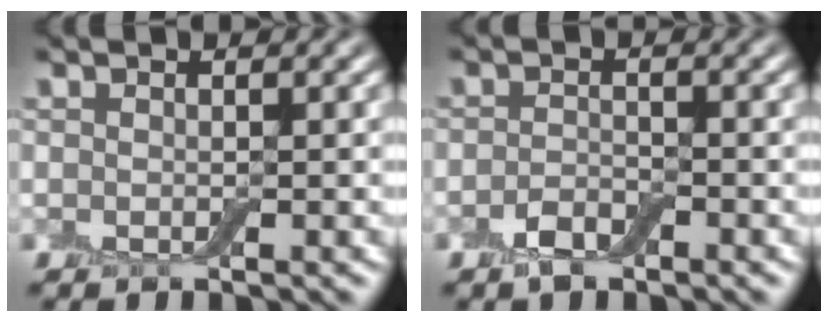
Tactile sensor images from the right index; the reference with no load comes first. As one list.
[{"total": 2.0, "force": [-1.3, 0.9, 1.2], "torque": [-0.023, 0.003, -0.026]}]